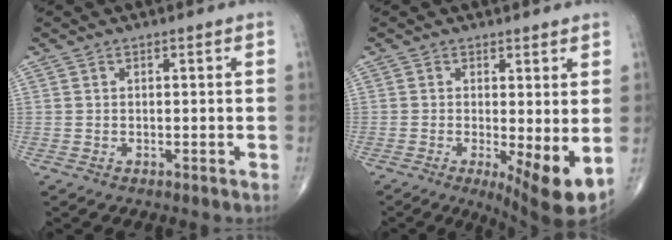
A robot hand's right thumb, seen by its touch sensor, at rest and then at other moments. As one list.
[{"total": 8.7, "force": [-1.2, 2.3, 8.3], "torque": [-0.123, -0.022, -0.014]}]